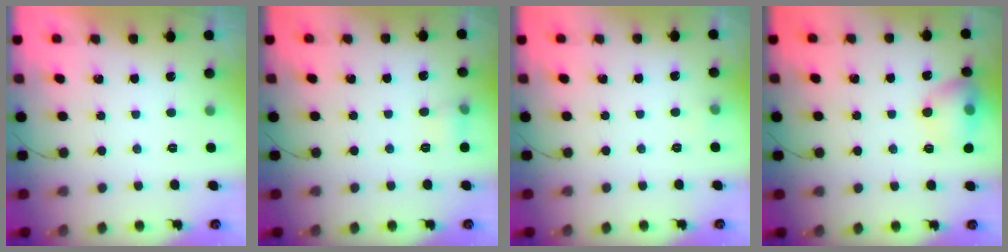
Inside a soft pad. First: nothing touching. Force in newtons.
{"total": 5.1, "press": 4.9, "slide": 1.4}
{"total": 7.5, "press": 2.8, "slide": 6.9}
{"total": 11.2, "press": 11.0, "slide": 1.6}